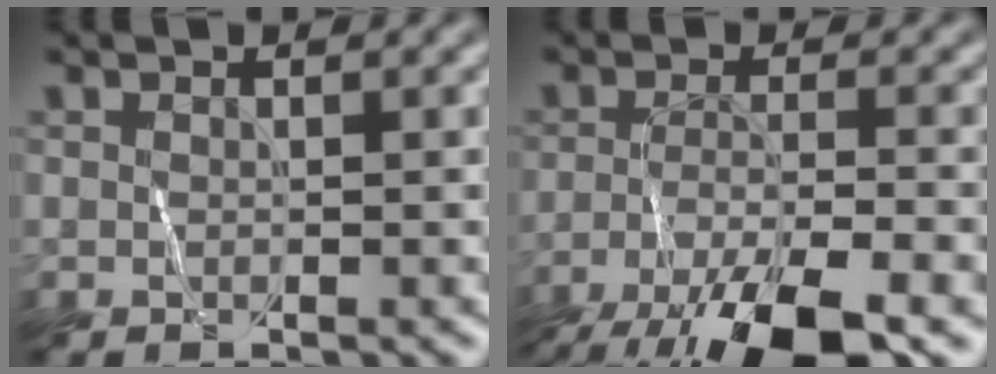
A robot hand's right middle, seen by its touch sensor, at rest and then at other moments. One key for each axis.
{"total": 9.3, "fx": -6.0, "fy": 1.8, "fz": 6.8, "tx": -0.111, "ty": -0.003, "tz": -0.110}